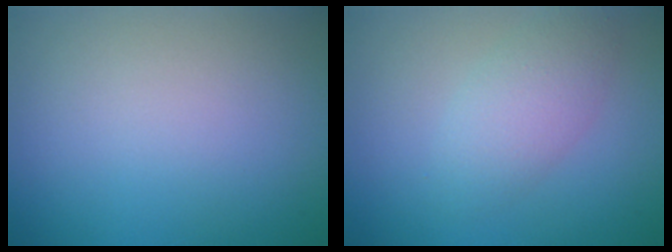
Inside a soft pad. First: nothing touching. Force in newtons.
{"total": 3.0, "press": 3.0, "slide": 0.0}